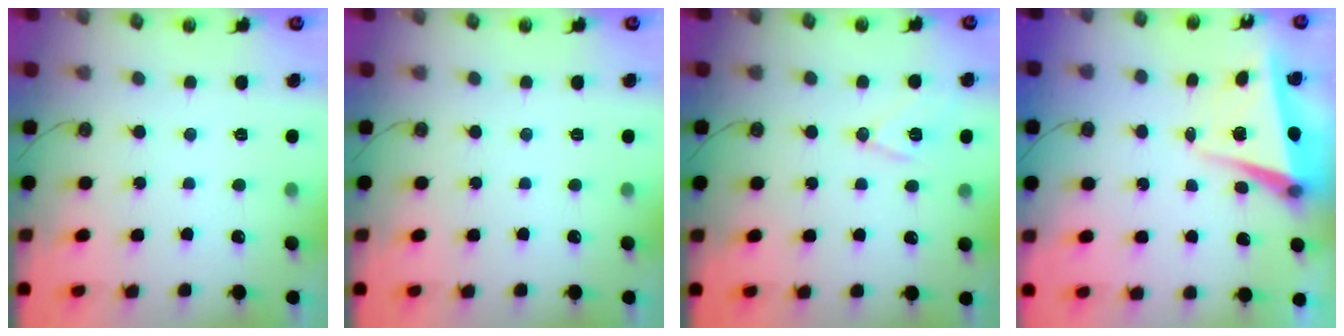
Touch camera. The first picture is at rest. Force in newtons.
{"total": 0.0}
{"total": 10.0, "press": 9.3, "slide": 3.6}
{"total": 5.5, "press": 5.2, "slide": 1.7}